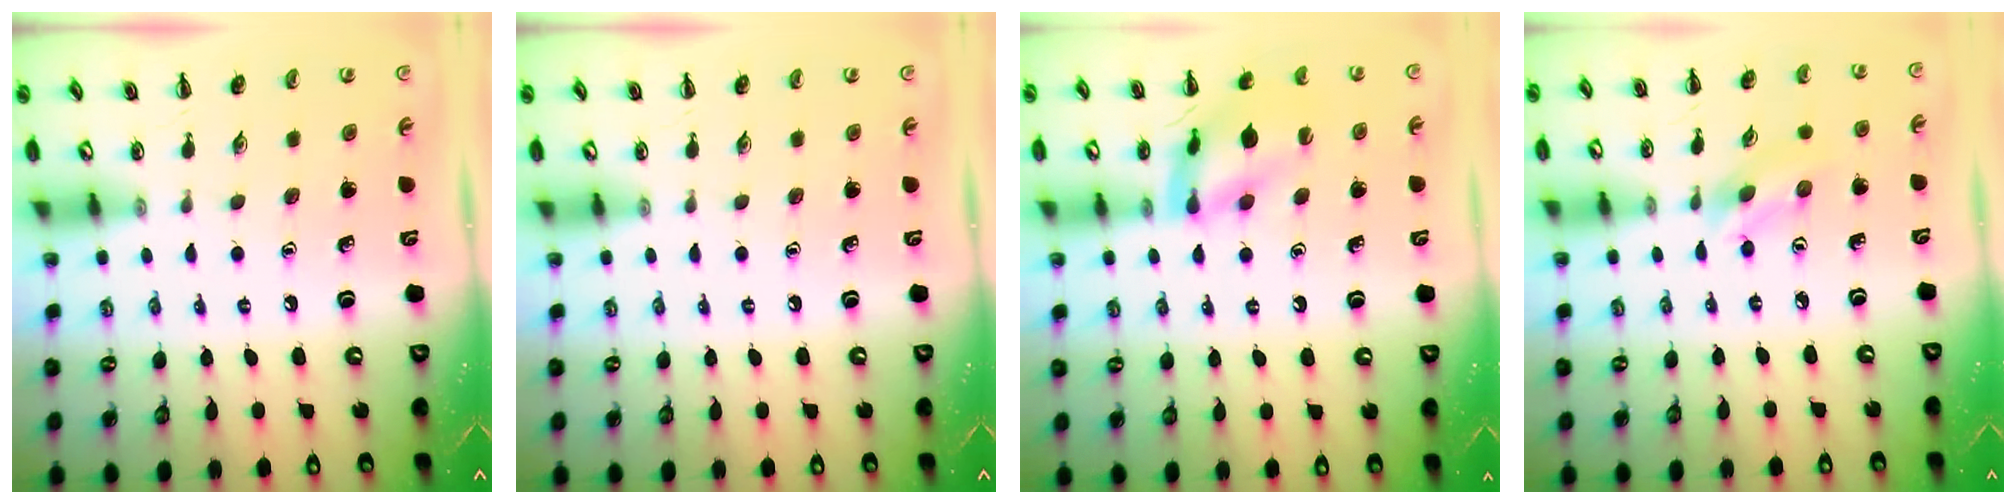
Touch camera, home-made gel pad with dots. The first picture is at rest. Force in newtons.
{"total": 0.0}
{"total": 14.9, "press": 14.8, "slide": 1.4}
{"total": 2.8, "press": 2.7, "slide": 0.6}